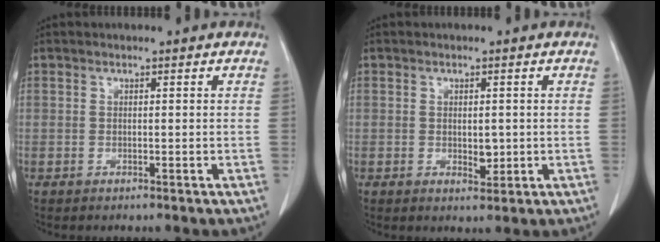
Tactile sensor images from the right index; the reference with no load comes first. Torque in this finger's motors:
{"motor_torque": [-0.02, 0.04, -0.04, 0.00]}